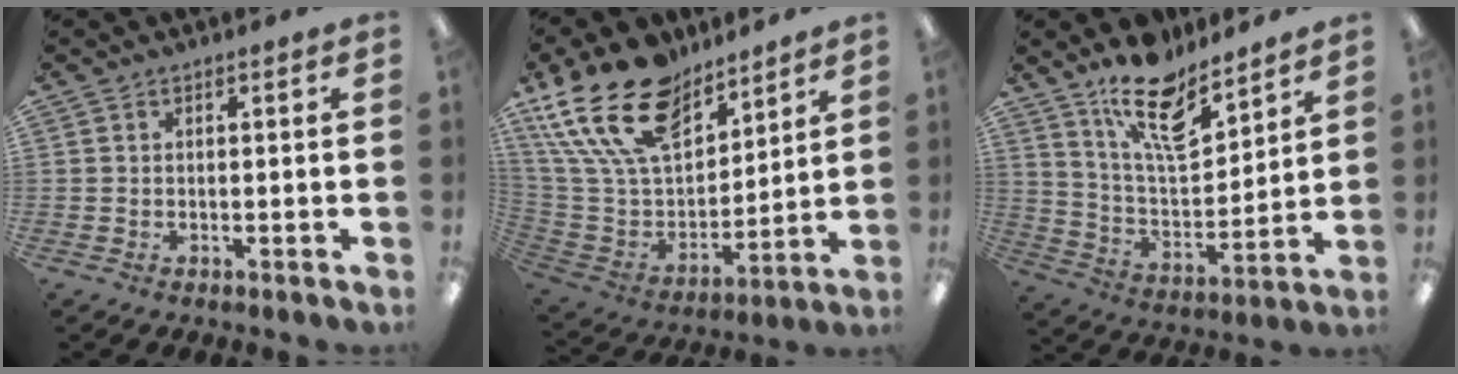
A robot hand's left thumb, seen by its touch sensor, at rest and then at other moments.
{"total": 23.0, "force": [14.4, 13.0, 12.2], "torque": [-0.267, -0.083, 0.266]}
{"total": 16.1, "force": [12.0, 6.1, 8.9], "torque": [-0.149, -0.075, 0.209]}